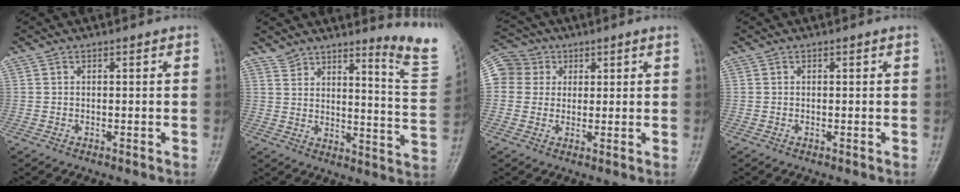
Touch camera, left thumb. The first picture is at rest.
{"total": 12.4, "force": [10.7, 1.3, 6.1], "torque": [-0.057, -0.114, 0.135]}
{"total": 8.7, "force": [2.0, 8.2, 2.1], "torque": [-0.020, 0.018, 0.029]}
{"total": 0.0}